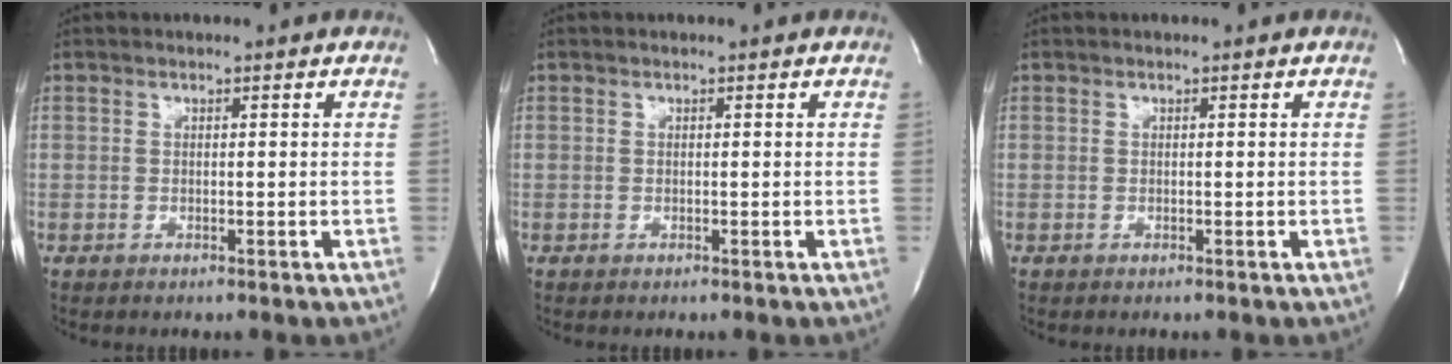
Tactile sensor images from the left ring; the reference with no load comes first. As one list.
[{"total": 0.0}, {"total": 0.0}]